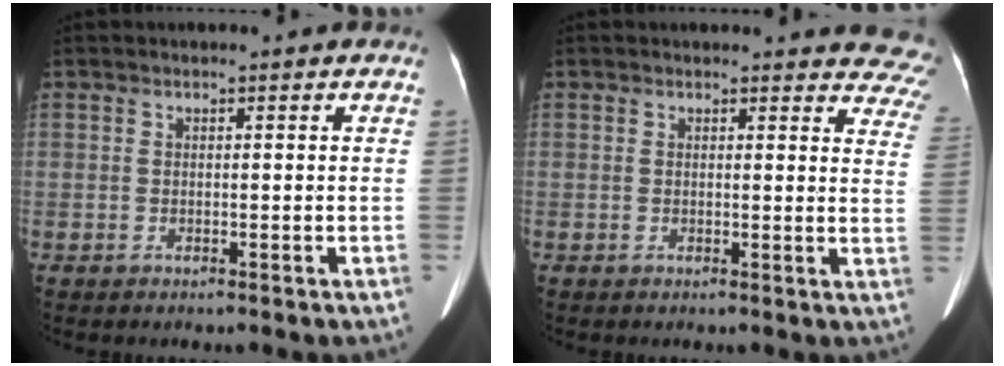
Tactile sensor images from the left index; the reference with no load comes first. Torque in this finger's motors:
{"motor_torque": [0.80, -1.34, 0.03, 0.01]}